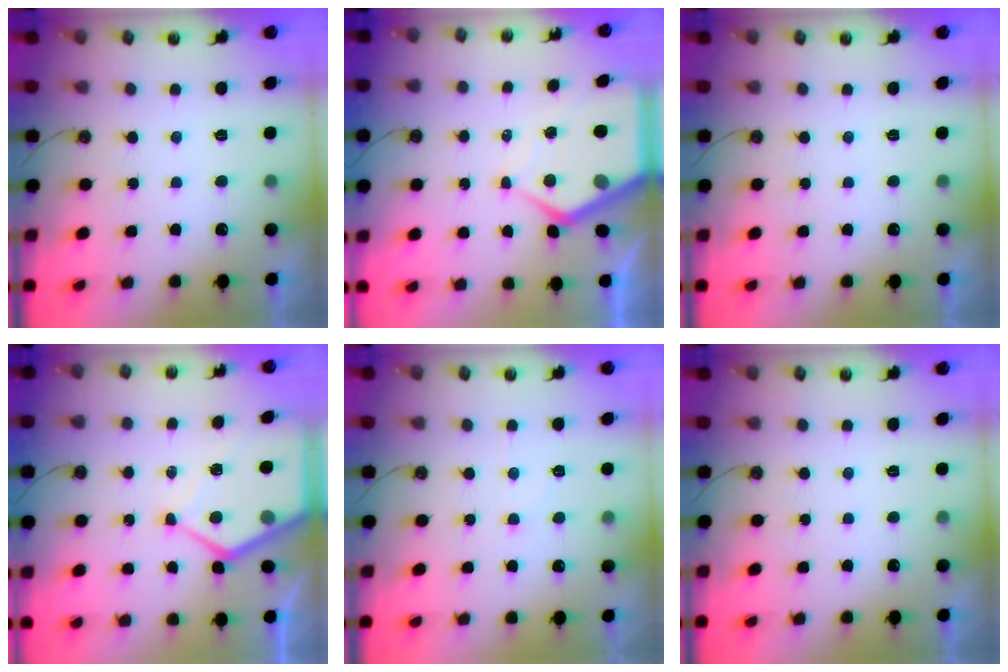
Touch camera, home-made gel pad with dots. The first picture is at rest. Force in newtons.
{"total": 8.8, "press": 8.8, "slide": 0.9}
{"total": 0.0}
{"total": 11.2, "press": 11.1, "slide": 1.2}
{"total": 2.7, "press": 2.7, "slide": 0.3}
{"total": 0.0}